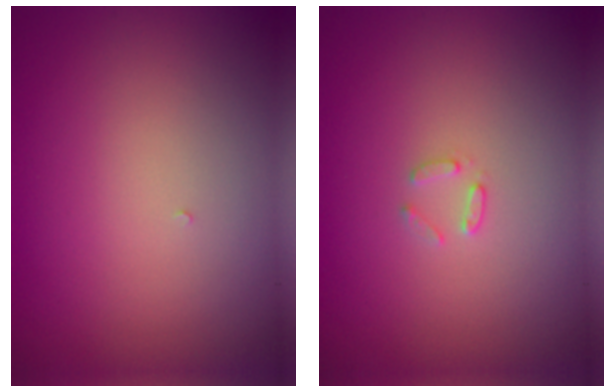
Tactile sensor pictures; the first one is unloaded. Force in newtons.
{"total": 1.0, "press": 1.0, "slide": 0.2}